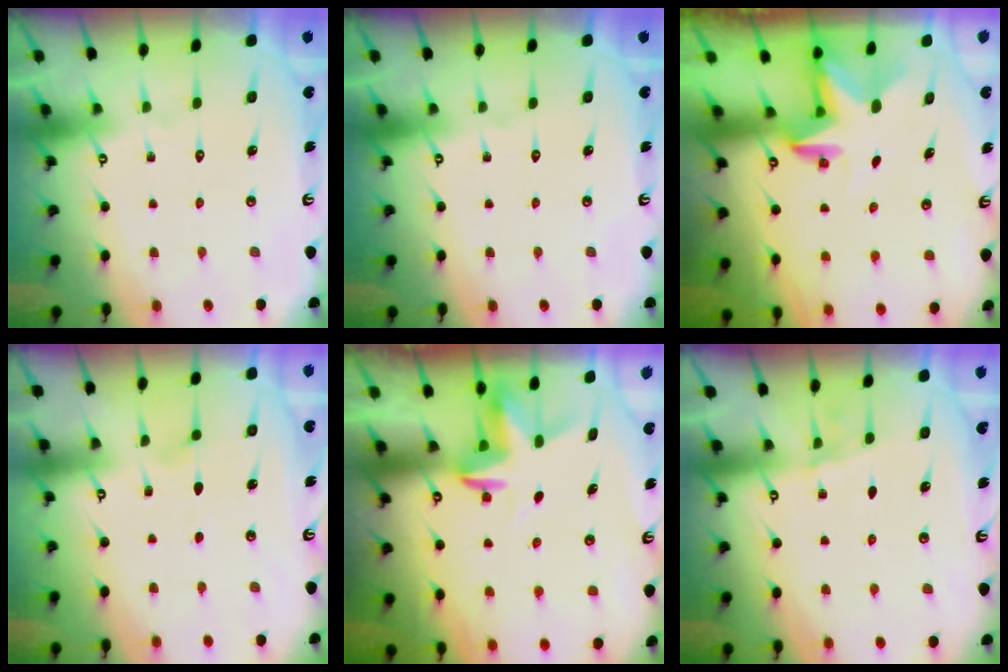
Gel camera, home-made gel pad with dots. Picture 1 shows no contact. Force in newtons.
{"total": 0.0}
{"total": 2.9, "press": 2.9, "slide": 0.1}
{"total": 3.0, "press": 2.5, "slide": 1.6}
{"total": 3.4, "press": 3.4, "slide": 0.2}
{"total": 2.4, "press": 2.3, "slide": 0.3}